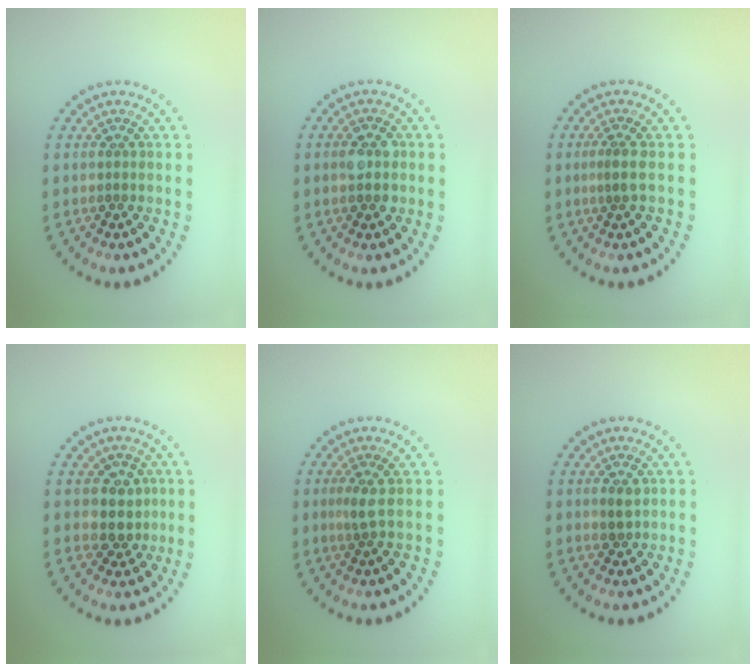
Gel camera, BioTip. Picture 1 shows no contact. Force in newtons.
{"total": 2.8, "press": 2.8, "slide": 0.2}
{"total": 1.4, "press": 0.9, "slide": 1.1}
{"total": 2.7, "press": 2.3, "slide": 1.5}
{"total": 1.5, "press": 1.1, "slide": 1.0}
{"total": 1.3, "press": 1.3, "slide": 0.4}